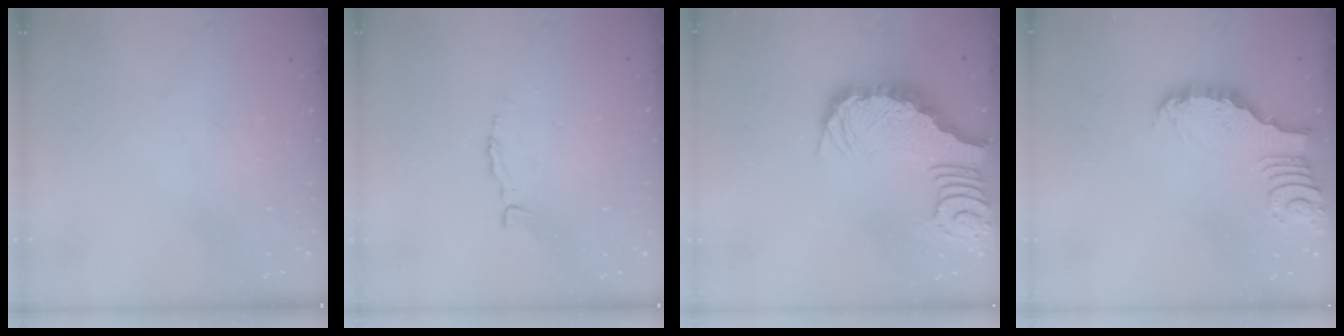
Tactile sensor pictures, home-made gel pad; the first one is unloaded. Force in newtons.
{"total": 2.9, "press": 2.9, "slide": 0.2}
{"total": 3.8, "press": 3.7, "slide": 0.7}
{"total": 3.6, "press": 3.6, "slide": 0.4}